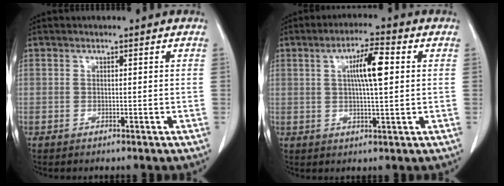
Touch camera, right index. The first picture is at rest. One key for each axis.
{"total": 7.0, "fx": 1.6, "fy": 0.8, "fz": 6.8, "tx": -0.118, "ty": 0.008, "tz": 0.026}